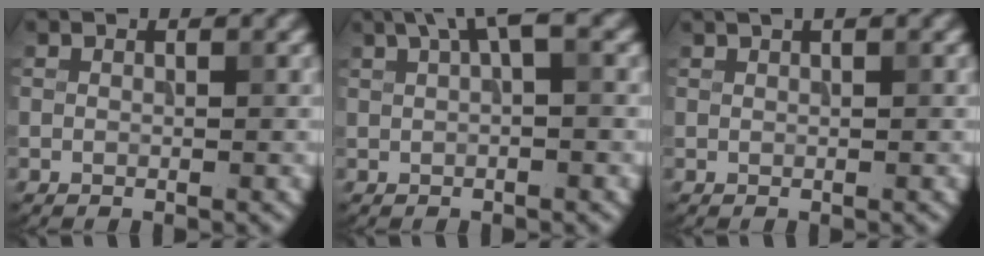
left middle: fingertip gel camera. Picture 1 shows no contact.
{"total": 3.0, "force": [1.4, 0.5, 2.6], "torque": [-0.040, 0.009, 0.024]}
{"total": 1.3, "force": [0.8, 0.3, 0.9], "torque": [-0.011, -0.002, 0.008]}